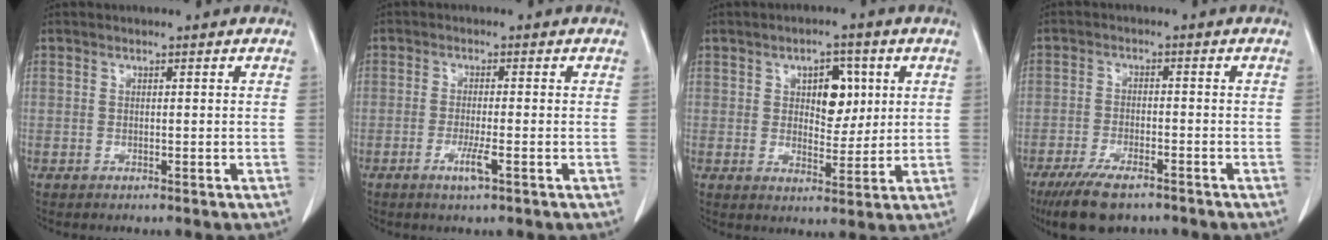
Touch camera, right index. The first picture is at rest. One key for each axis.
{"total": 3.2, "fx": -1.5, "fy": 0.0, "fz": 2.9, "tx": -0.056, "ty": -0.005, "tz": -0.028}
{"total": 5.4, "fx": 1.4, "fy": 3.3, "fz": 4.1, "tx": -0.053, "ty": 0.009, "tz": 0.025}
{"total": 8.5, "fx": -6.4, "fy": 2.4, "fz": 5.0, "tx": -0.094, "ty": -0.017, "tz": -0.108}